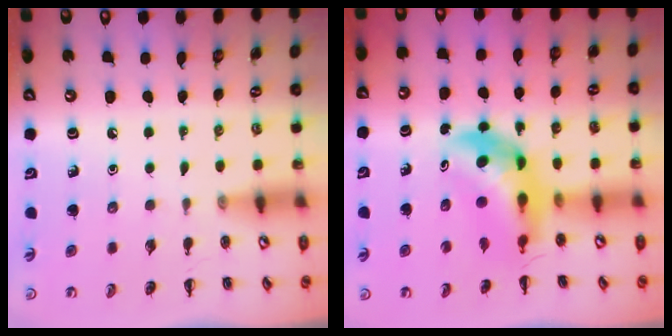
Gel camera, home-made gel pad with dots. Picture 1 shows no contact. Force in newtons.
{"total": 7.0, "press": 6.8, "slide": 1.8}